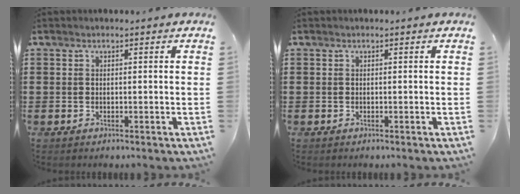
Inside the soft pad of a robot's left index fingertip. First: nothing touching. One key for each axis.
{"total": 0.0}